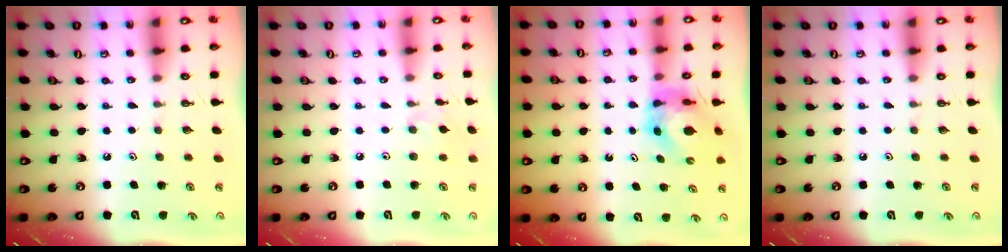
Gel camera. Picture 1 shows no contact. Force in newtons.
{"total": 2.9, "press": 2.8, "slide": 0.6}
{"total": 5.6, "press": 5.6, "slide": 0.4}
{"total": 0.0}